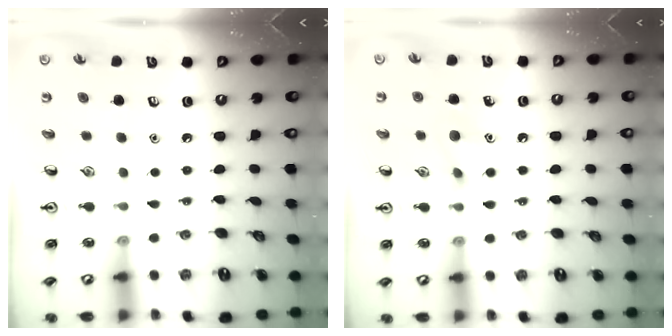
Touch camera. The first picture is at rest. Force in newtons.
{"total": 7.2, "press": 7.1, "slide": 1.3}